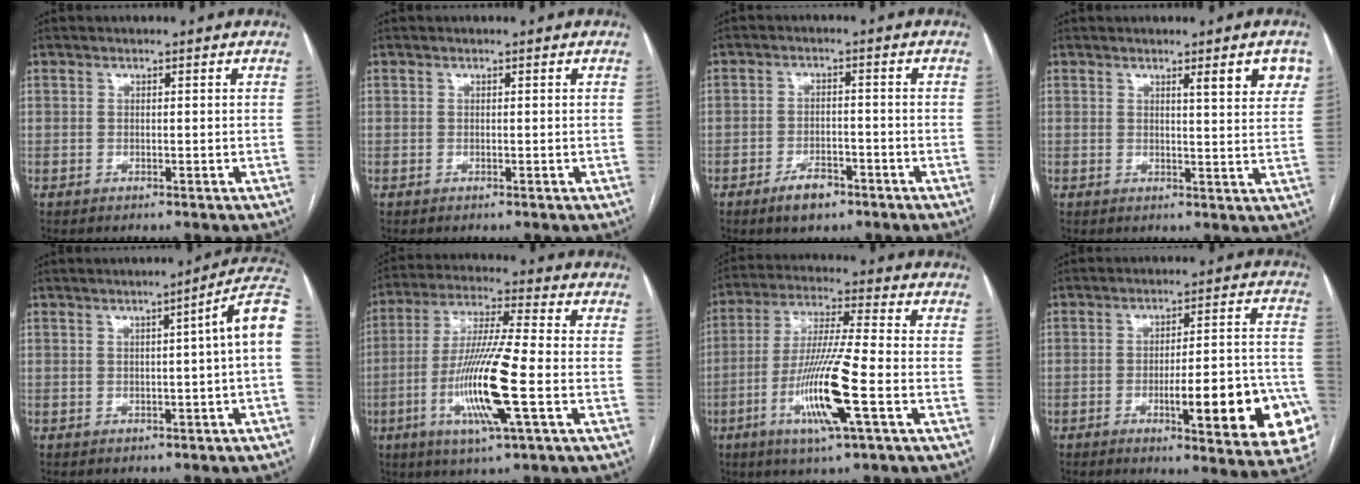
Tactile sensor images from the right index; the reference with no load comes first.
{"total": 0.0}
{"total": 4.6, "force": [-3.1, 2.1, 2.7], "torque": [-0.046, 0.003, -0.047]}
{"total": 5.4, "force": [2.9, 0.5, 4.6], "torque": [-0.049, -0.008, 0.031]}
{"total": 6.6, "force": [0.0, -0.8, 6.5], "torque": [-0.070, 0.016, -0.004]}
{"total": 13.9, "force": [-3.7, 0.1, 13.4], "torque": [-0.271, -0.013, -0.075]}
{"total": 13.0, "force": [-4.4, -0.1, 12.2], "torque": [-0.244, -0.014, -0.087]}
{"total": 17.7, "force": [-6.2, 2.9, 16.4], "torque": [-0.139, 0.020, -0.068]}